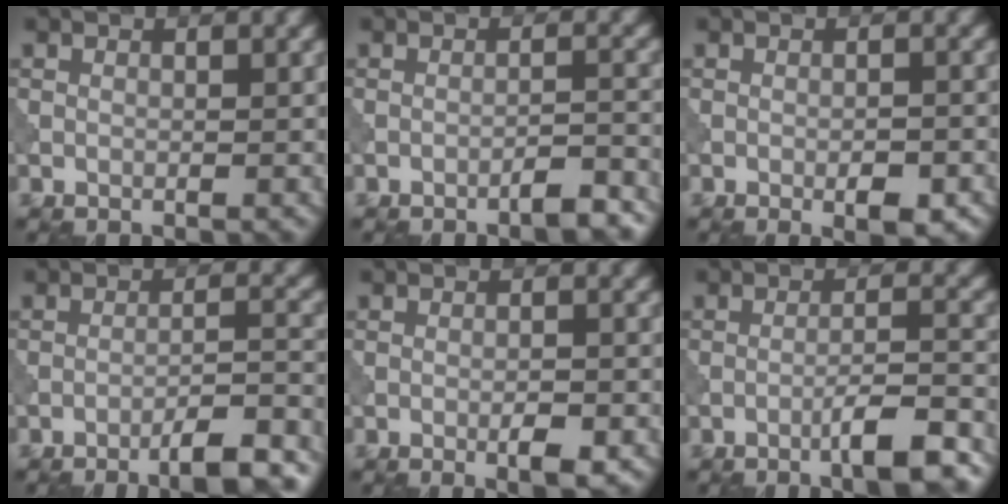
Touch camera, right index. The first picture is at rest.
{"total": 2.9, "force": [-2.2, 0.4, 1.9], "torque": [-0.024, 0.008, -0.037]}
{"total": 2.7, "force": [-1.3, 0.8, 2.2], "torque": [-0.034, 0.001, -0.018]}
{"total": 7.1, "force": [-5.5, 1.3, 4.3], "torque": [-0.057, 0.011, -0.075]}
{"total": 2.3, "force": [-1.0, 0.4, 2.0], "torque": [-0.032, 0.003, -0.017]}
{"total": 5.1, "force": [-3.1, 0.7, 4.1], "torque": [-0.060, 0.011, -0.052]}